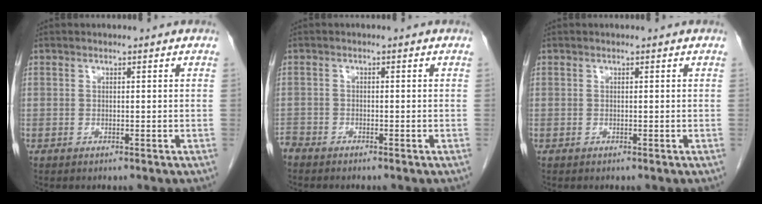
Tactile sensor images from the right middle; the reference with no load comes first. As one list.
[{"total": 1.7, "force": [-1.7, 0.4, 0.1], "torque": [-0.004, -0.004, -0.032]}, {"total": 0.0}]